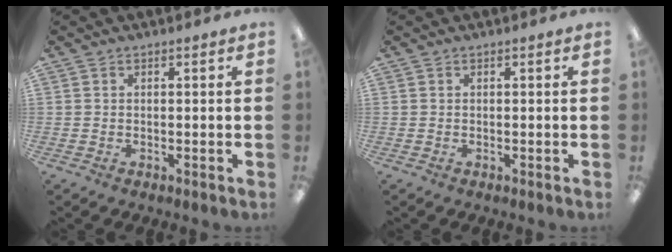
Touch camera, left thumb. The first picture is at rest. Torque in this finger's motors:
{"motor_torque": [-0.14, -0.14, 0.14, -0.07, 0.00]}